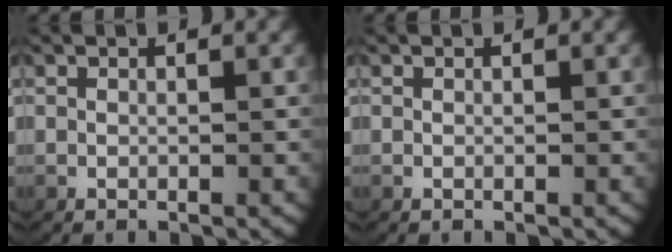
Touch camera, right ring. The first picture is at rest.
{"total": 0.0}